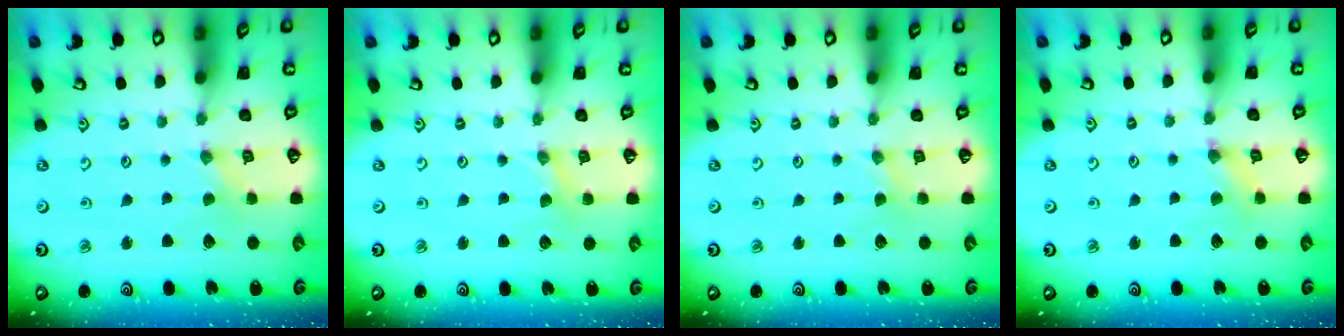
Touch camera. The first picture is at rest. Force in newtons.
{"total": 1.5, "press": 1.5, "slide": 0.3}
{"total": 1.4, "press": 1.4, "slide": 0.3}
{"total": 1.5, "press": 1.4, "slide": 0.3}